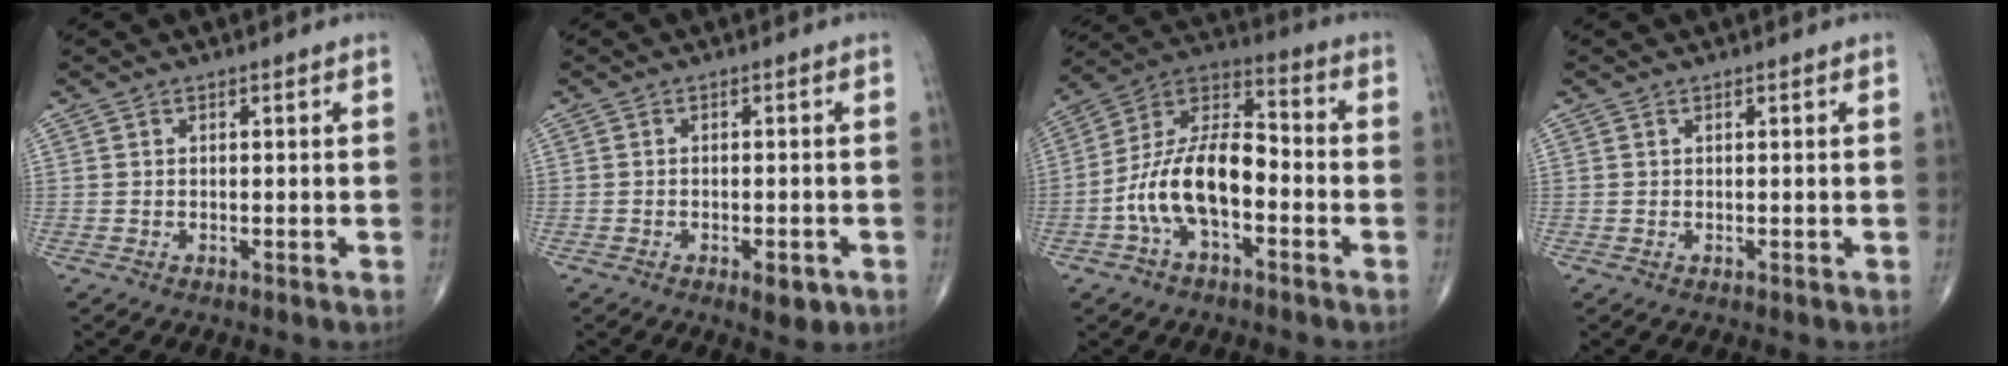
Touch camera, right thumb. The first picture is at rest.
{"total": 1.7, "force": [-0.8, 0.8, 1.3], "torque": [-0.012, 0.000, -0.009]}
{"total": 14.8, "force": [-4.0, 7.4, 12.1], "torque": [-0.221, 0.051, -0.080]}
{"total": 0.0}